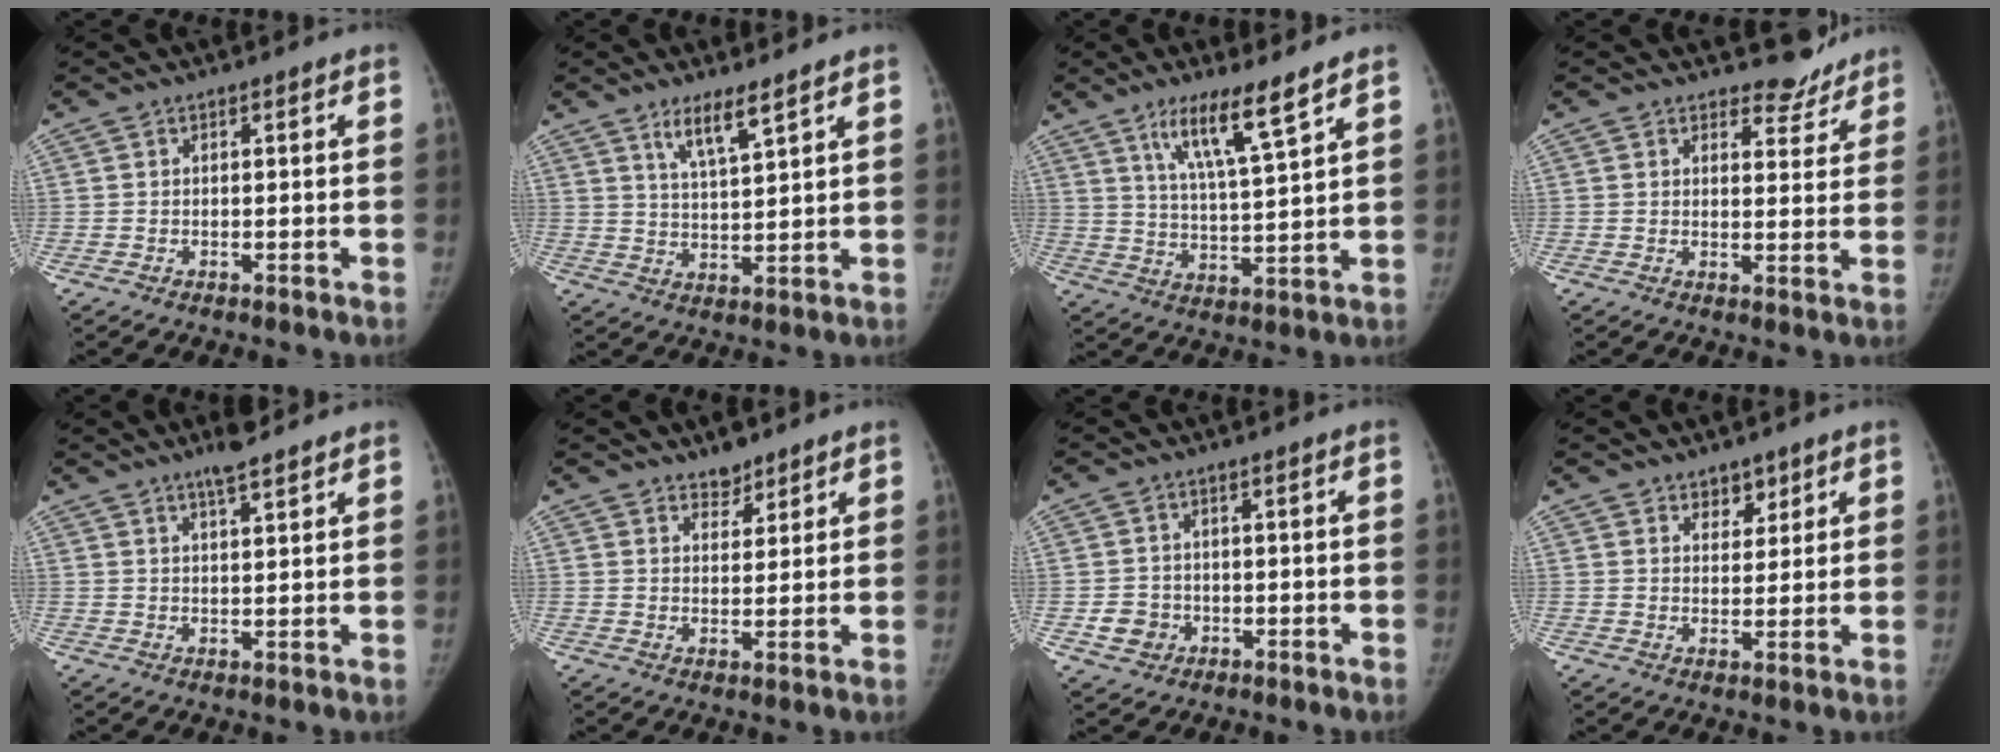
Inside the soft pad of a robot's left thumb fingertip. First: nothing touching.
{"total": 6.0, "force": [4.1, 0.9, 4.3], "torque": [-0.078, -0.030, 0.080]}
{"total": 10.1, "force": [6.6, 0.9, 7.6], "torque": [-0.134, -0.039, 0.121]}
{"total": 5.2, "force": [4.8, 2.2, 0.0], "torque": [0.031, -0.041, 0.055]}
{"total": 4.7, "force": [3.7, 0.9, 2.8], "torque": [-0.038, -0.016, 0.058]}
{"total": 3.6, "force": [2.9, 1.8, 1.0], "torque": [0.008, -0.022, 0.046]}
{"total": 4.0, "force": [-1.2, 3.7, 1.2], "torque": [-0.001, 0.008, -0.018]}
{"total": 3.8, "force": [2.6, 2.4, 1.4], "torque": [0.005, -0.018, 0.043]}